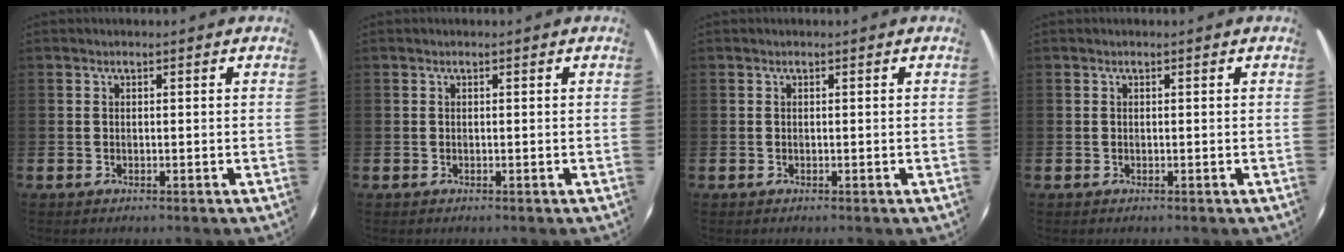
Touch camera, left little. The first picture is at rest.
{"total": 0.0}
{"total": 0.0}
{"total": 0.0}